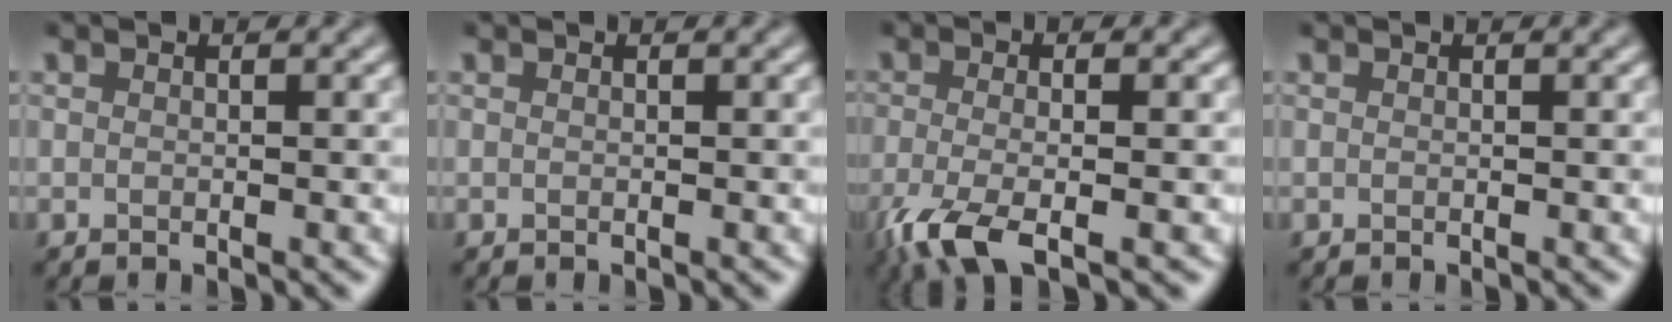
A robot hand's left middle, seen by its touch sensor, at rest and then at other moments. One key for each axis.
{"total": 0.0}
{"total": 5.4, "fx": -2.7, "fy": 1.4, "fz": 4.5, "tx": -0.100, "ty": -0.015, "tz": -0.058}
{"total": 0.0}